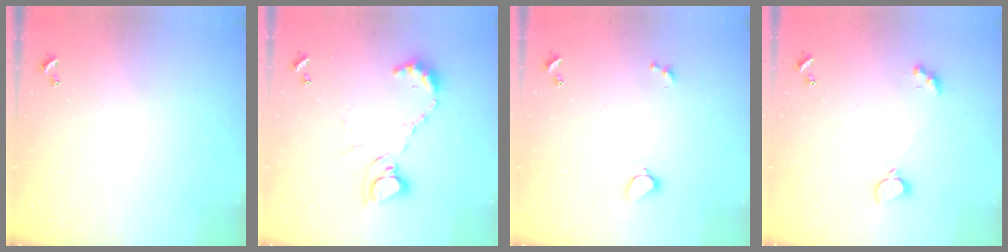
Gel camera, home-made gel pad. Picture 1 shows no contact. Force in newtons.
{"total": 9.5, "press": 9.5, "slide": 0.4}
{"total": 2.9, "press": 2.4, "slide": 1.6}
{"total": 1.9, "press": 1.9, "slide": 0.5}